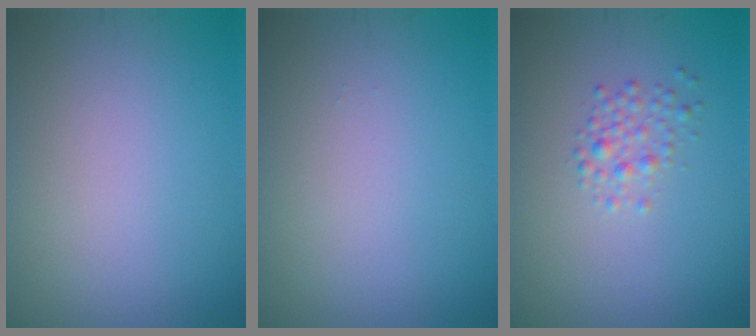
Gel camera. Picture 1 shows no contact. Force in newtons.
{"total": 0.0}
{"total": 1.8, "press": 1.8, "slide": 0.0}